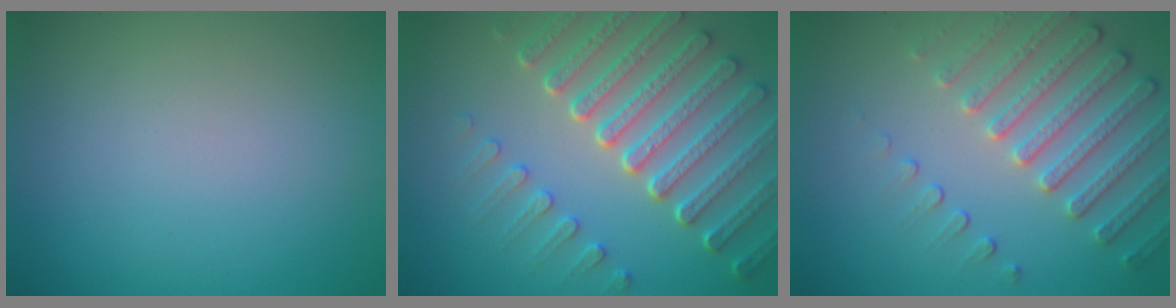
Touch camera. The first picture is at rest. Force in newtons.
{"total": 7.3, "press": 5.6, "slide": 4.7}
{"total": 4.7, "press": 4.0, "slide": 2.4}